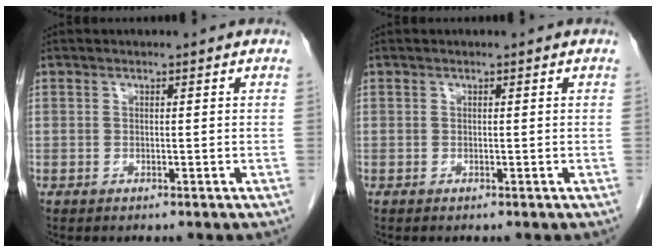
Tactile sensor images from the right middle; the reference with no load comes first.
{"total": 0.0}